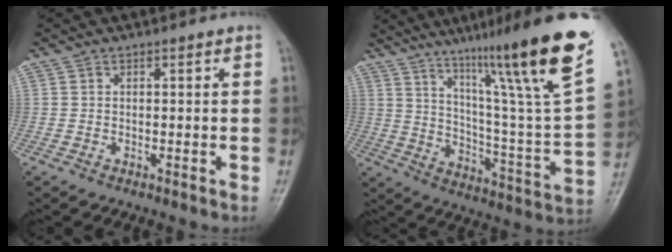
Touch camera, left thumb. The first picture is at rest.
{"total": 27.6, "force": [17.7, 2.1, 21.1], "torque": [-0.300, -0.078, 0.279]}